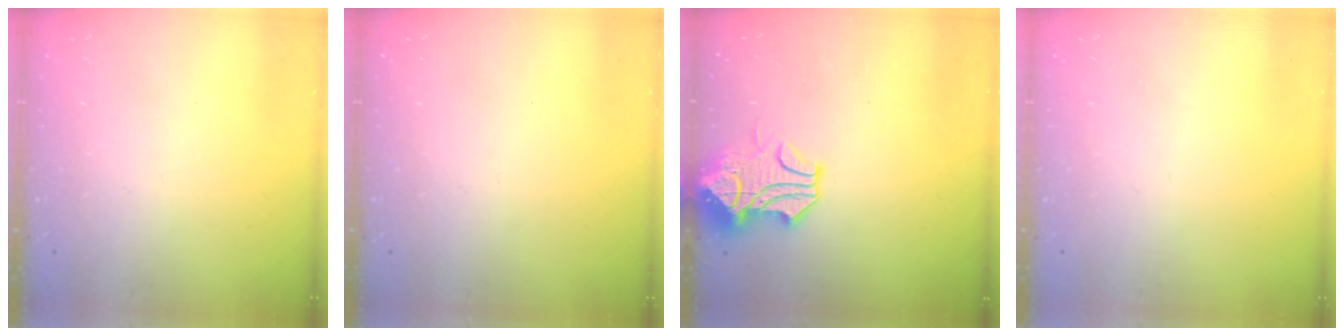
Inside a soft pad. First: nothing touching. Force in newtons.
{"total": 0.0}
{"total": 2.3, "press": 1.7, "slide": 1.6}
{"total": 0.0}